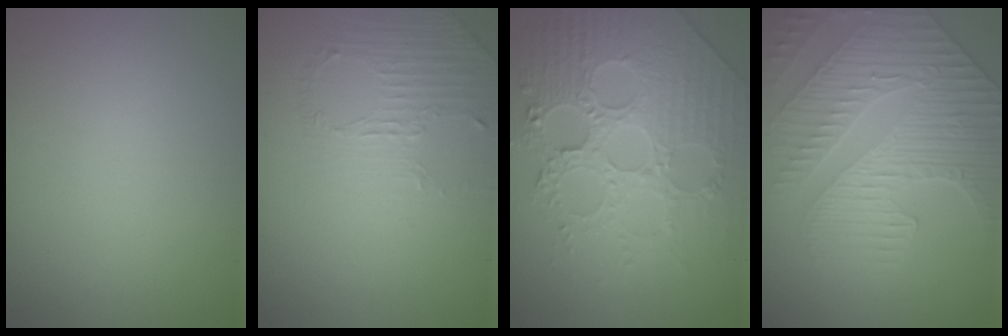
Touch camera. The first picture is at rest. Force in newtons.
{"total": 1.4, "press": 0.8, "slide": 1.1}
{"total": 7.9, "press": 6.0, "slide": 5.1}
{"total": 5.0, "press": 4.8, "slide": 1.2}